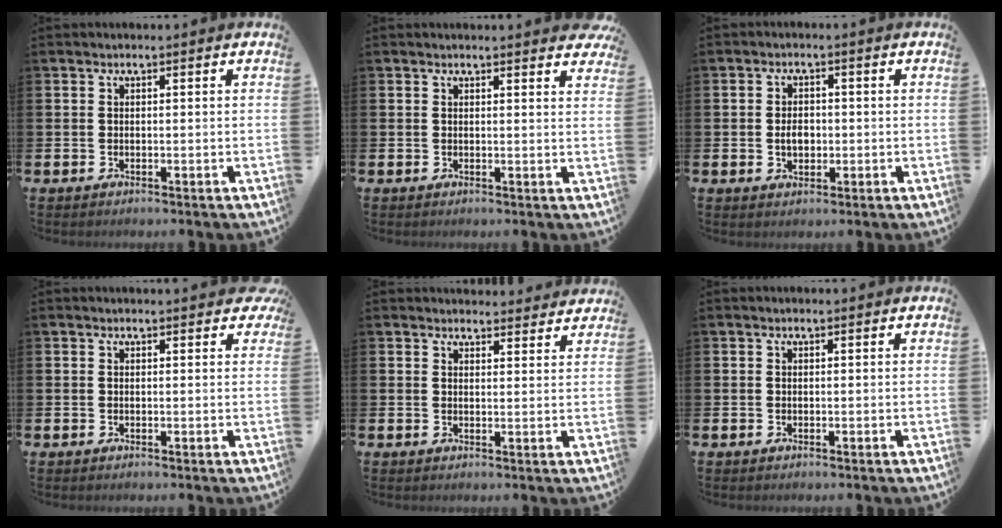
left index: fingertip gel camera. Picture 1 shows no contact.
{"total": 1.4, "force": [1.4, 0.0, -0.2], "torque": [0.014, -0.013, 0.022]}
{"total": 2.8, "force": [-0.3, 2.0, 2.0], "torque": [-0.020, -0.001, -0.011]}
{"total": 0.9, "force": [0.6, 0.5, 0.3], "torque": [0.007, 0.001, 0.008]}
{"total": 3.0, "force": [3.0, 0.5, -0.3], "torque": [0.013, -0.024, 0.052]}
{"total": 0.0}